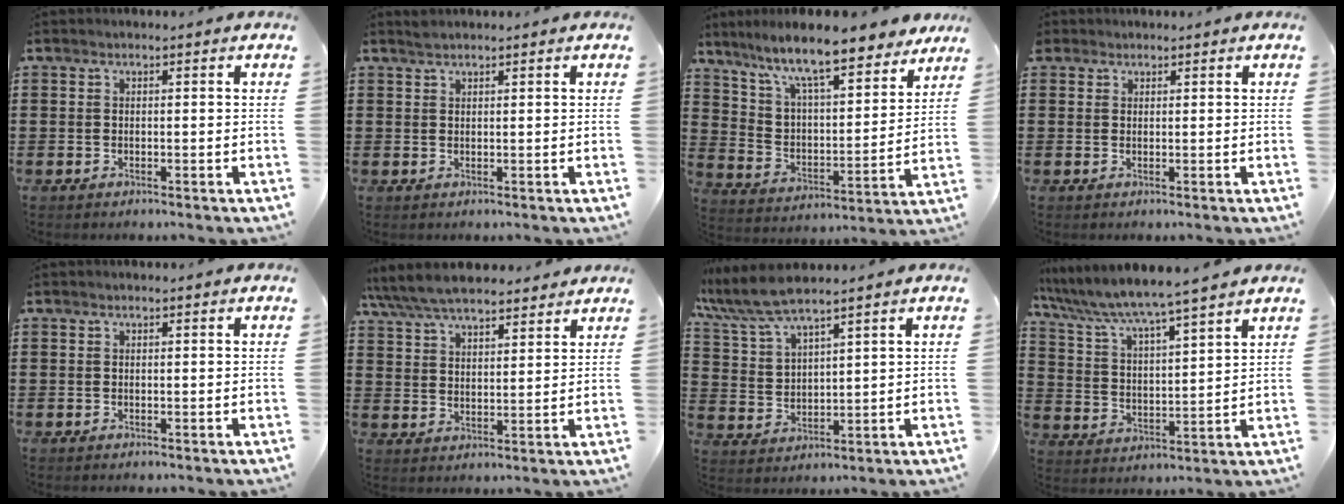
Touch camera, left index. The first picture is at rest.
{"total": 1.0, "force": [0.9, 0.0, 0.3], "torque": [-0.007, 0.000, 0.017]}
{"total": 10.5, "force": [8.8, 1.4, 5.5], "torque": [-0.139, -0.050, 0.151]}
{"total": 1.1, "force": [0.9, 0.6, 0.0], "torque": [-0.003, 0.003, 0.020]}
{"total": 0.0}
{"total": 7.3, "force": [6.6, 1.9, 2.4], "torque": [-0.071, -0.016, 0.122]}
{"total": 6.6, "force": [5.5, 1.3, 3.3], "torque": [-0.082, -0.016, 0.099]}
{"total": 5.7, "force": [5.3, -0.4, 2.1], "torque": [-0.067, -0.036, 0.085]}